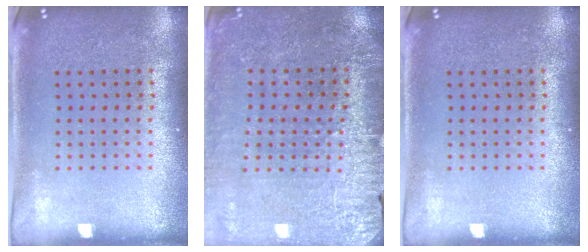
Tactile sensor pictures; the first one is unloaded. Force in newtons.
{"total": 2.9, "press": 2.9, "slide": 0.4}
{"total": 0.0}